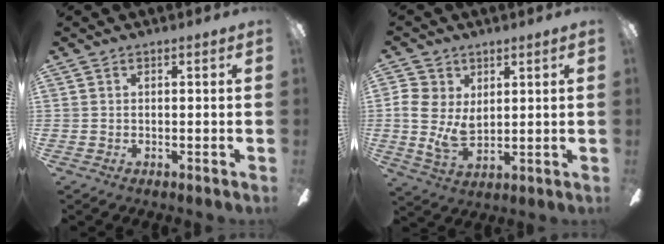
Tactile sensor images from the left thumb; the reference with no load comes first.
{"total": 8.3, "force": [2.1, 5.9, 5.5], "torque": [-0.109, -0.006, 0.041]}